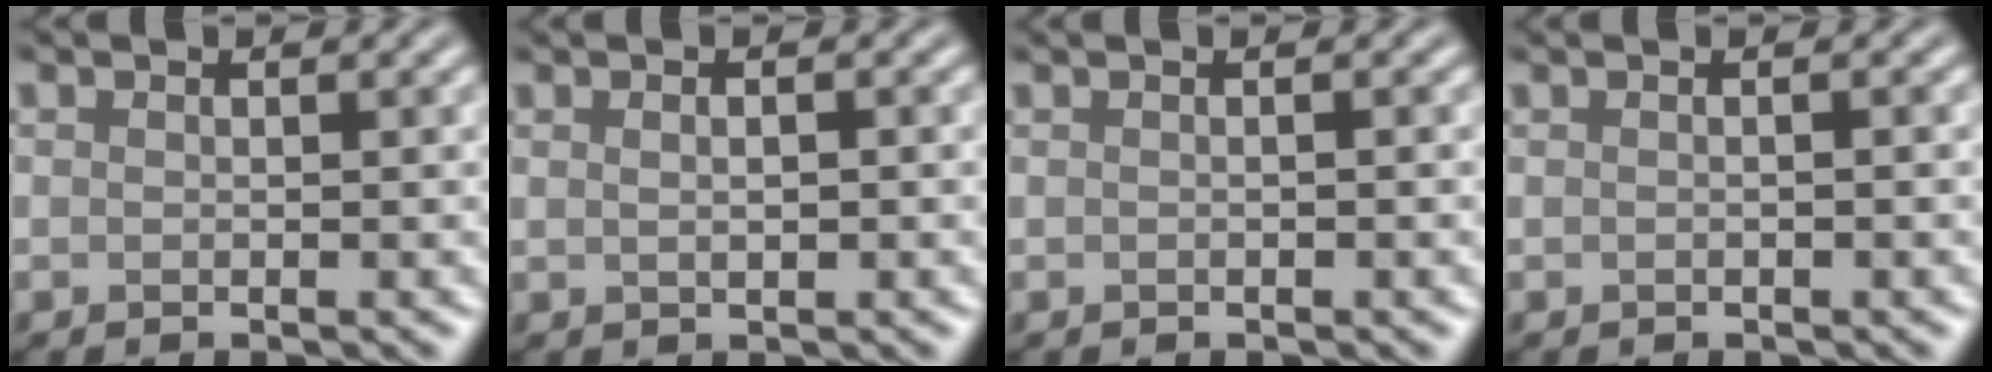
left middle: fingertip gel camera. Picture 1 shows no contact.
{"total": 2.3, "force": [0.9, 1.2, 1.8], "torque": [-0.021, 0.018, -0.001]}
{"total": 1.7, "force": [0.5, 1.0, 1.4], "torque": [-0.003, 0.001, -0.016]}
{"total": 2.2, "force": [0.6, 1.2, 1.7], "torque": [-0.012, 0.012, -0.015]}